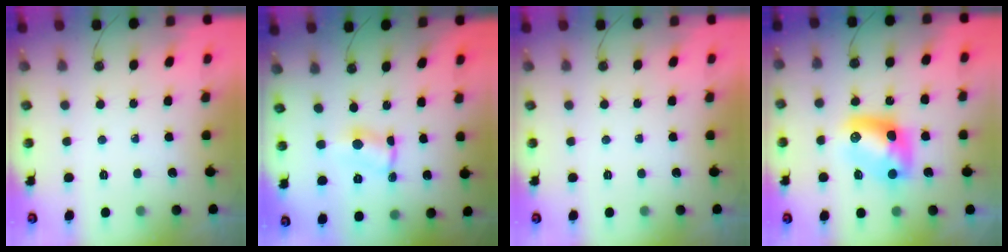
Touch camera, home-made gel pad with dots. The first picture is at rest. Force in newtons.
{"total": 1.2, "press": 1.1, "slide": 0.6}
{"total": 0.0}
{"total": 10.9, "press": 10.9, "slide": 0.7}